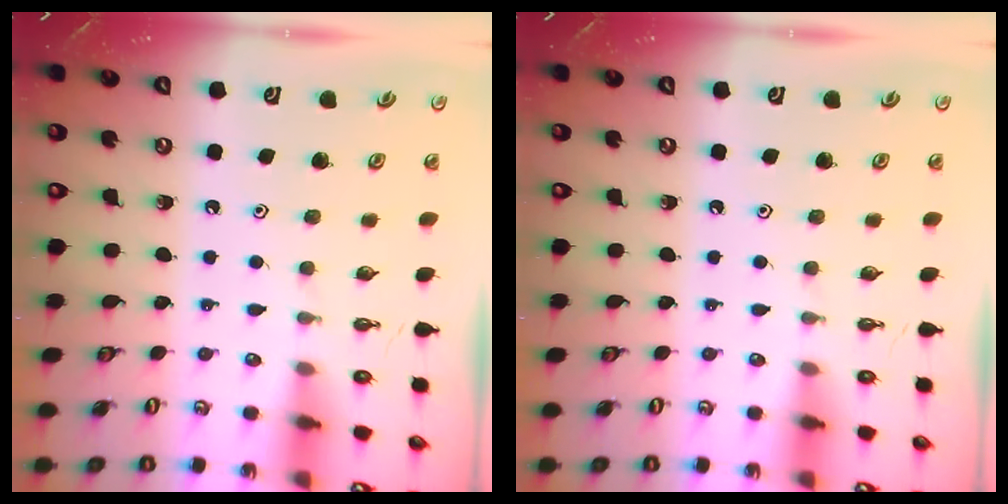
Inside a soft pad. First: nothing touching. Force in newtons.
{"total": 0.0}